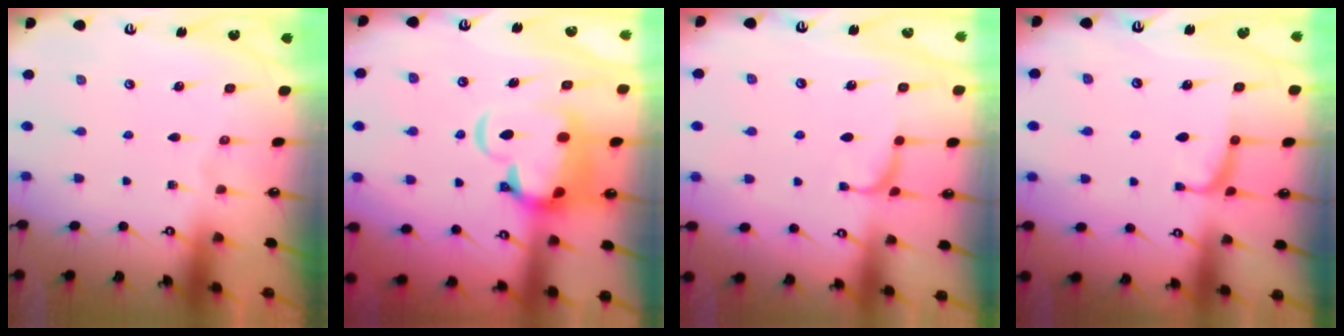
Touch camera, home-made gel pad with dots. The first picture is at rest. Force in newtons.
{"total": 8.0, "press": 7.7, "slide": 1.9}
{"total": 2.2, "press": 2.2, "slide": 0.4}
{"total": 1.8, "press": 1.6, "slide": 0.7}